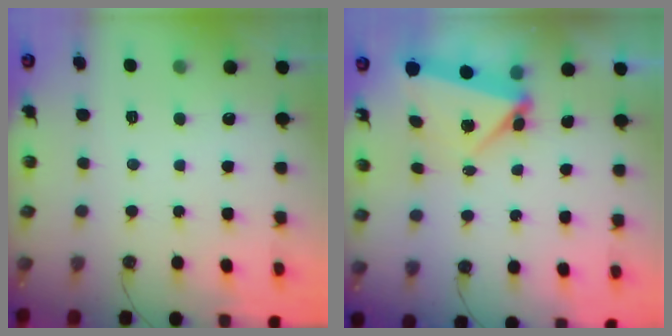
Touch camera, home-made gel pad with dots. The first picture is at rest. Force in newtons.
{"total": 5.6, "press": 5.6, "slide": 0.4}